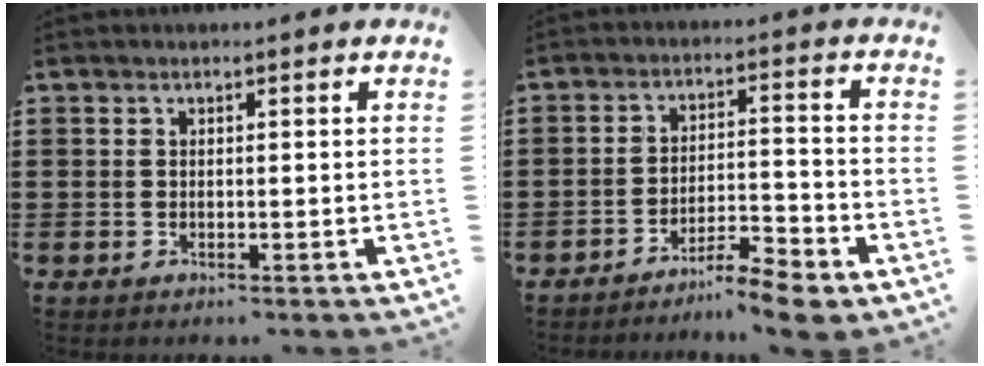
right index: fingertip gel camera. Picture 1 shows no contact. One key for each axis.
{"total": 6.2, "fx": -5.8, "fy": 0.5, "fz": 2.3, "tx": -0.036, "ty": 0.005, "tz": -0.109}